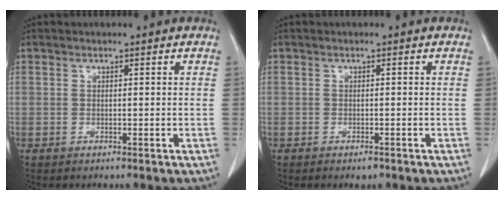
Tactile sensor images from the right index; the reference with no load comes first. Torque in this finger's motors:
{"motor_torque": [-0.17, -0.19, 0.00, 0.00]}